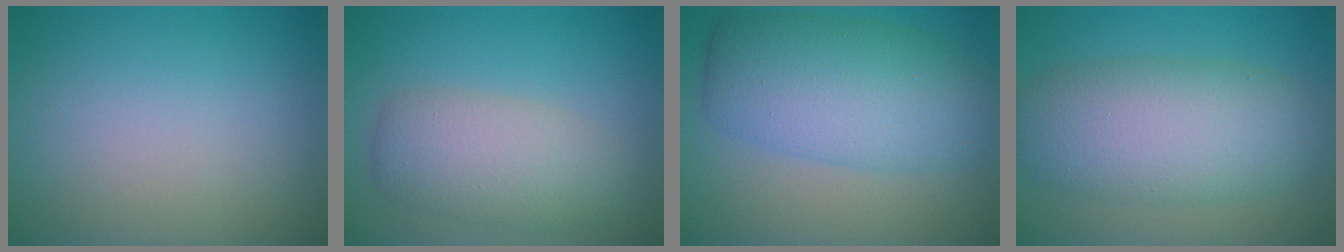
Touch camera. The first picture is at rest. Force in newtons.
{"total": 4.9, "press": 4.9, "slide": 0.1}
{"total": 7.9, "press": 7.9, "slide": 0.1}
{"total": 7.8, "press": 7.8, "slide": 0.2}